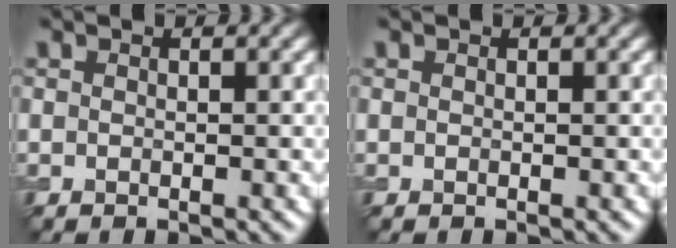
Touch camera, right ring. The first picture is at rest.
{"total": 0.0}